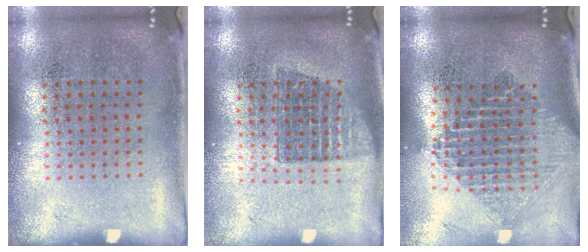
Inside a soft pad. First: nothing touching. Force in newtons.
{"total": 1.4, "press": 1.2, "slide": 0.8}
{"total": 2.2, "press": 1.7, "slide": 1.4}